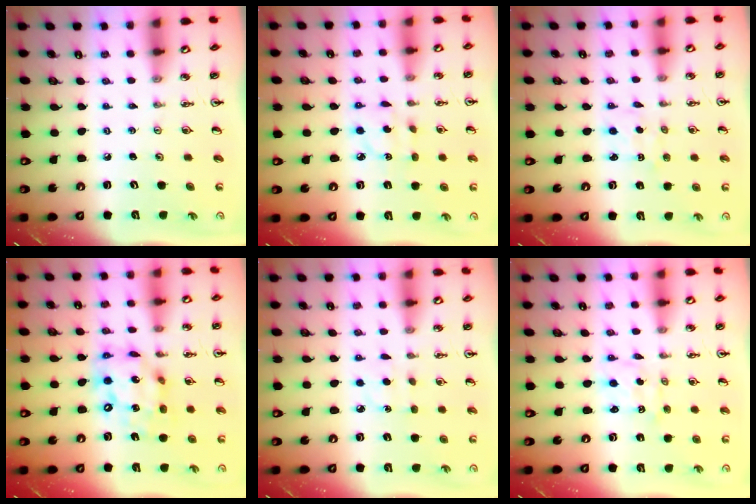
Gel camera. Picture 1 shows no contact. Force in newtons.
{"total": 5.2, "press": 5.1, "slide": 0.4}
{"total": 2.4, "press": 2.4, "slide": 0.3}
{"total": 14.4, "press": 14.4, "slide": 1.0}
{"total": 4.7, "press": 4.7, "slide": 0.5}
{"total": 0.7, "press": 0.7, "slide": 0.1}